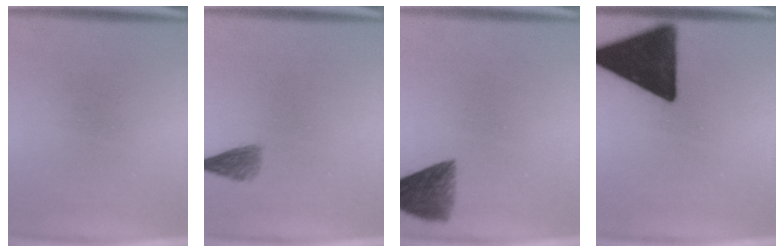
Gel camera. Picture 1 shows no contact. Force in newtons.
{"total": 2.2}
{"total": 6.3}
{"total": 18.8}